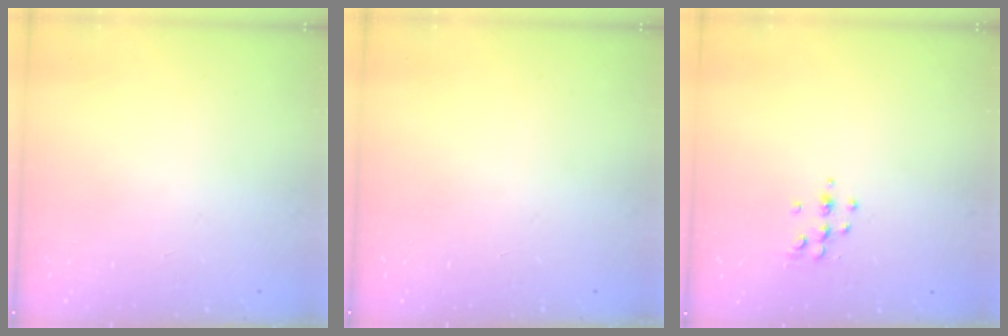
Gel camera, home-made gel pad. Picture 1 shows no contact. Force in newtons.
{"total": 0.0}
{"total": 5.0, "press": 4.8, "slide": 1.4}